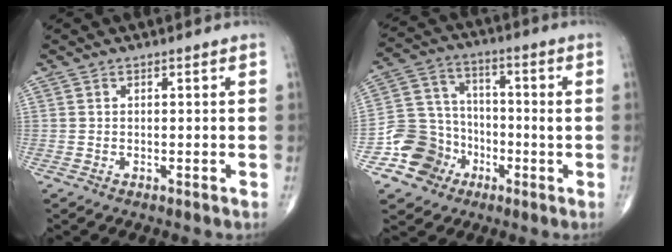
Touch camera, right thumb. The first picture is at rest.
{"total": 11.4, "force": [-4.6, 10.0, 3.0], "torque": [-0.021, 0.052, -0.082]}